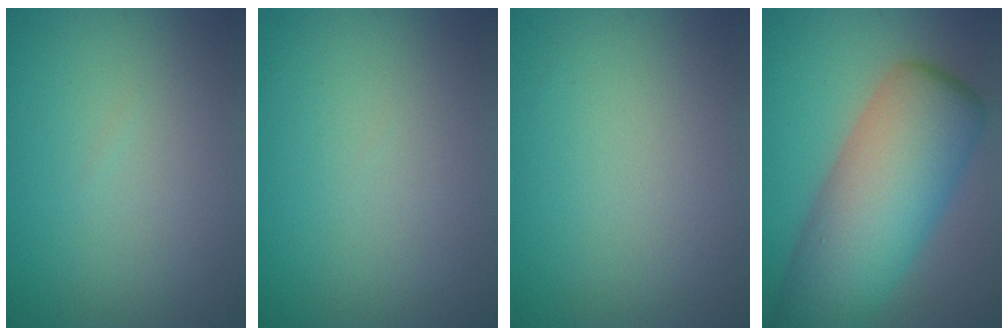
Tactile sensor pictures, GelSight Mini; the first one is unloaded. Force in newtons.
{"total": 0.0}
{"total": 0.0}
{"total": 10.3, "press": 10.3, "slide": 0.4}